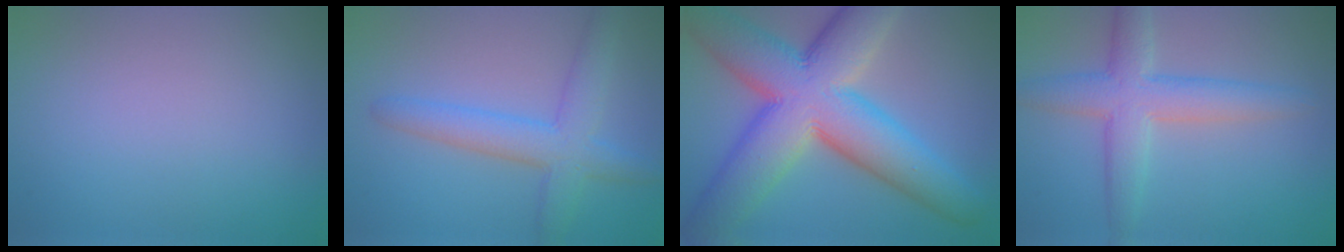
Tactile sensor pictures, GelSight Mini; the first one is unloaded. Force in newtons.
{"total": 4.8, "press": 4.8, "slide": 0.3}
{"total": 14.4, "press": 14.4, "slide": 0.6}
{"total": 4.4, "press": 4.4, "slide": 0.3}